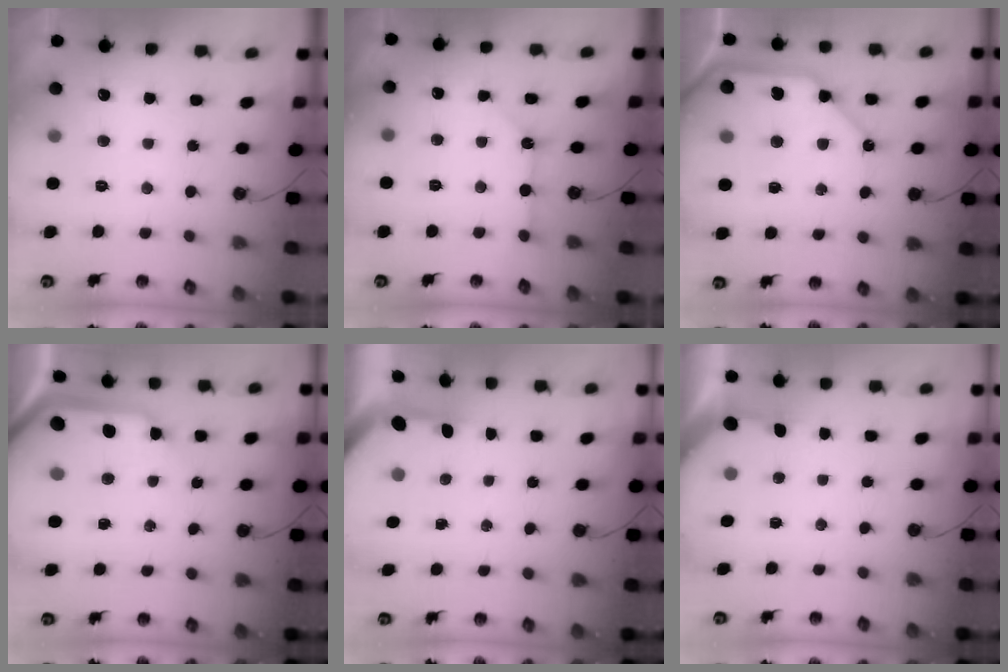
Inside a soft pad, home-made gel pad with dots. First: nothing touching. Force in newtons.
{"total": 2.4, "press": 2.4, "slide": 0.4}
{"total": 16.5, "press": 16.4, "slide": 2.0}
{"total": 11.4, "press": 11.3, "slide": 1.6}
{"total": 3.1, "press": 3.1, "slide": 0.3}
{"total": 2.2, "press": 2.2, "slide": 0.3}